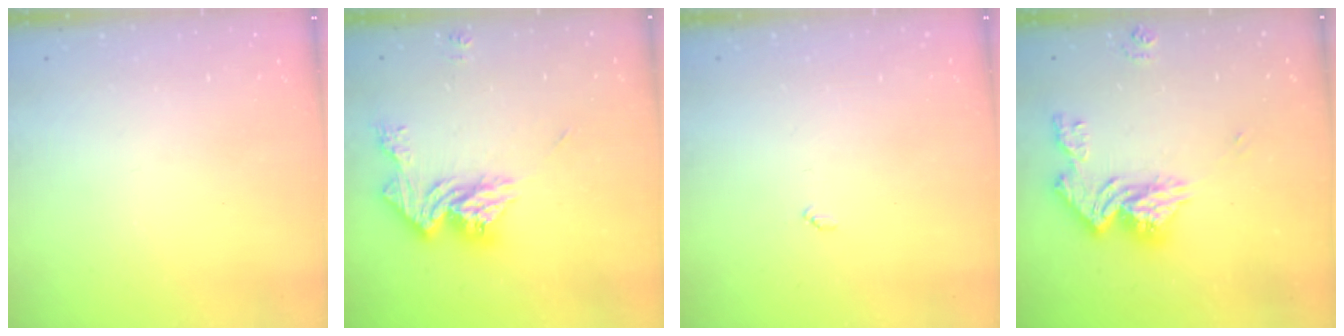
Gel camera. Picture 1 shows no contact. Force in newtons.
{"total": 14.0, "press": 13.9, "slide": 1.2}
{"total": 3.1, "press": 3.1, "slide": 0.4}
{"total": 14.3, "press": 14.2, "slide": 1.5}